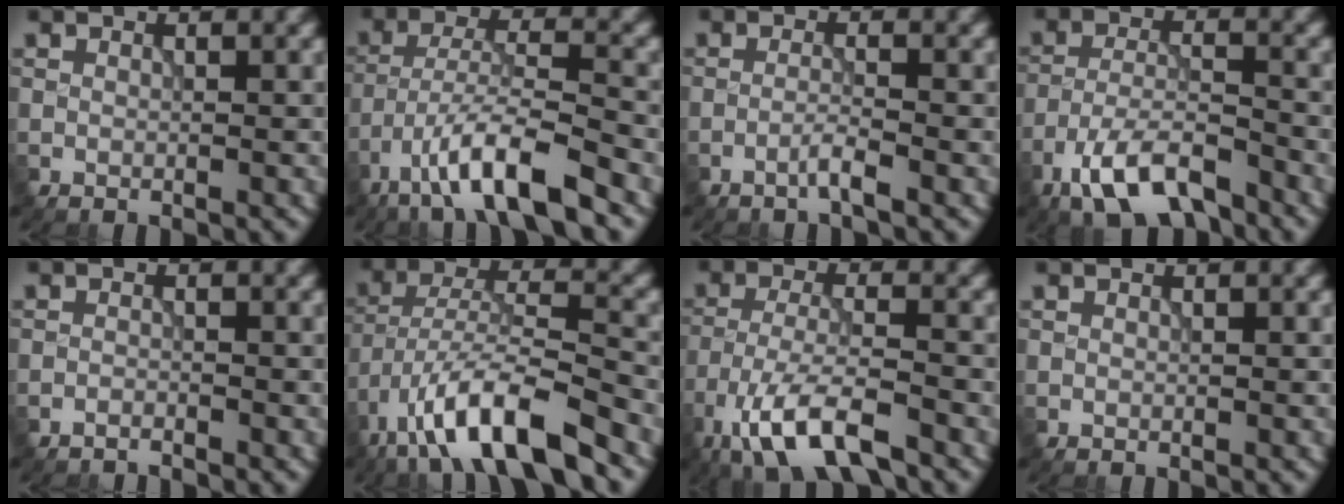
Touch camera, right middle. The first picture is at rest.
{"total": 8.1, "force": [-5.2, 1.5, 6.0], "torque": [-0.103, 0.007, -0.096]}
{"total": 1.6, "force": [-1.0, 0.0, 1.3], "torque": [-0.021, 0.008, -0.026]}
{"total": 6.9, "force": [-4.8, 2.3, 4.4], "torque": [-0.084, -0.001, -0.092]}
{"total": 1.1, "force": [-1.0, 0.1, 0.2], "torque": [-0.001, -0.001, -0.023]}
{"total": 10.3, "force": [-6.6, 2.7, 7.5], "torque": [-0.128, 0.010, -0.122]}
{"total": 7.8, "force": [-5.1, 2.3, 5.5], "torque": [-0.107, -0.006, -0.097]}
{"total": 0.0}